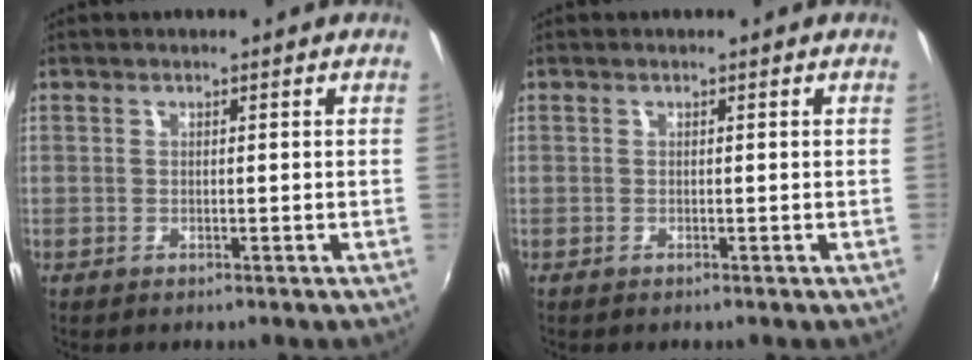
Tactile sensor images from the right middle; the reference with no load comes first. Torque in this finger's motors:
{"motor_torque": [0.00, 0.00, 0.00, 0.00]}